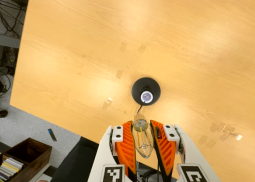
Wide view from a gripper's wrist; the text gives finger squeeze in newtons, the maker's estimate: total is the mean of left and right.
{"total": 22.3, "left": 24.5, "right": 20.0}